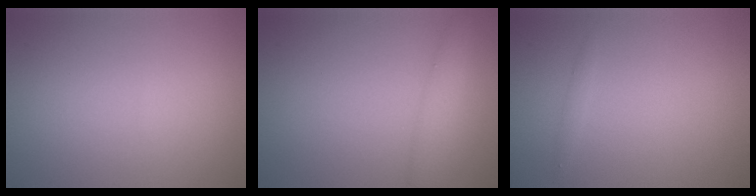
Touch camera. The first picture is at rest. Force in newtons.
{"total": 2.5, "press": 2.5, "slide": 0.1}
{"total": 0.6, "press": 0.6, "slide": 0.0}